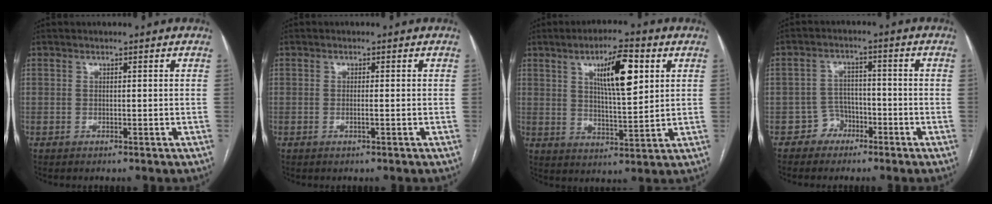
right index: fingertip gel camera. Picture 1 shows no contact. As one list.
[{"total": 0.8, "force": [-0.3, -0.1, 0.8], "torque": [-0.017, -0.001, -0.004]}, {"total": 10.4, "force": [4.0, 2.2, 9.3], "torque": [-0.155, 0.005, 0.067]}, {"total": 3.7, "force": [-2.3, 2.9, 0.1], "torque": [0.003, 0.015, -0.038]}]